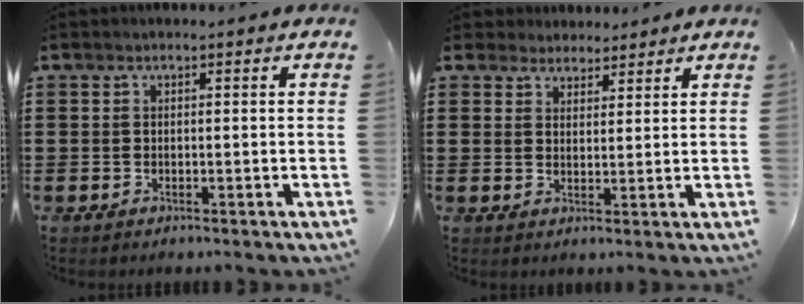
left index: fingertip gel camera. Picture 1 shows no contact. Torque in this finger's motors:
{"motor_torque": [2.14, 0.00, 0.07, 0.00]}